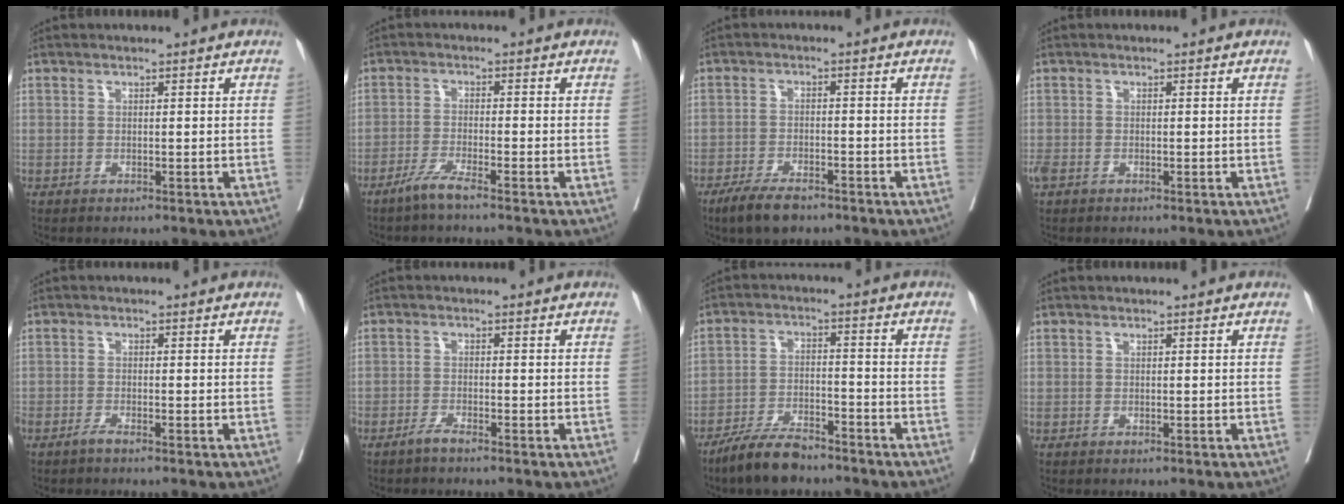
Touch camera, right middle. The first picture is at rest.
{"total": 3.3, "force": [-2.6, -0.4, 2.1], "torque": [-0.044, -0.006, -0.055]}
{"total": 5.6, "force": [-4.2, 1.7, 3.2], "torque": [-0.062, -0.006, -0.074]}
{"total": 1.6, "force": [-0.9, 1.0, 0.9], "torque": [-0.028, -0.004, -0.015]}
{"total": 1.2, "force": [-1.0, -0.1, 0.6], "torque": [-0.013, -0.001, -0.020]}
{"total": 1.7, "force": [-1.4, -0.2, 0.8], "torque": [-0.019, -0.001, -0.030]}
{"total": 7.4, "force": [-6.3, 1.8, 3.5], "torque": [-0.069, -0.013, -0.117]}
{"total": 0.0}